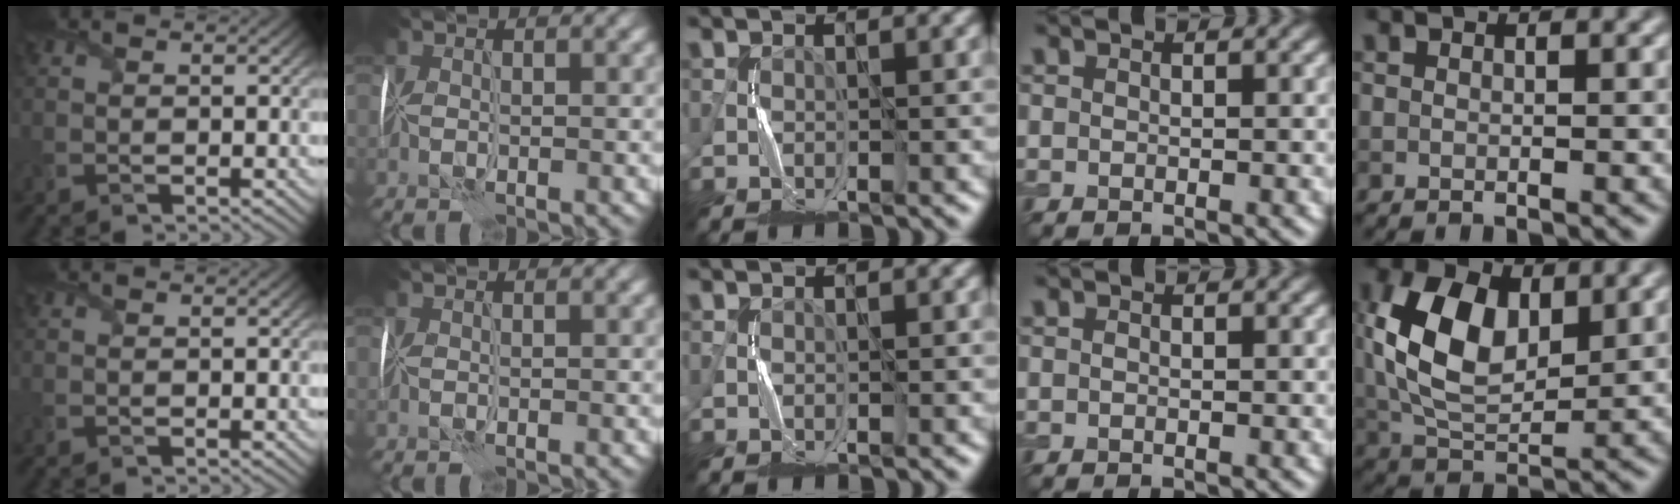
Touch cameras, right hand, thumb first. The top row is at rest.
{"little": {"total": 9.1, "force": [1.9, 5.7, 6.8], "torque": [-0.150, 0.007, 0.034]}}